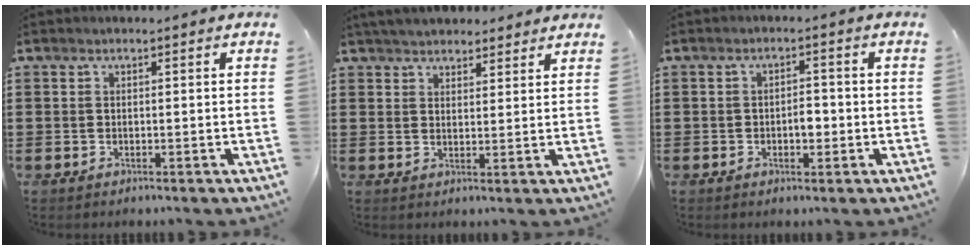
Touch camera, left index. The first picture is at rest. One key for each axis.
{"total": 4.0, "fx": 3.9, "fy": 0.9, "fz": 0.6, "tx": -0.023, "ty": -0.007, "tz": 0.074}
{"total": 2.6, "fx": -0.6, "fy": 1.3, "fz": 2.2, "tx": -0.036, "ty": 0.001, "tz": -0.015}